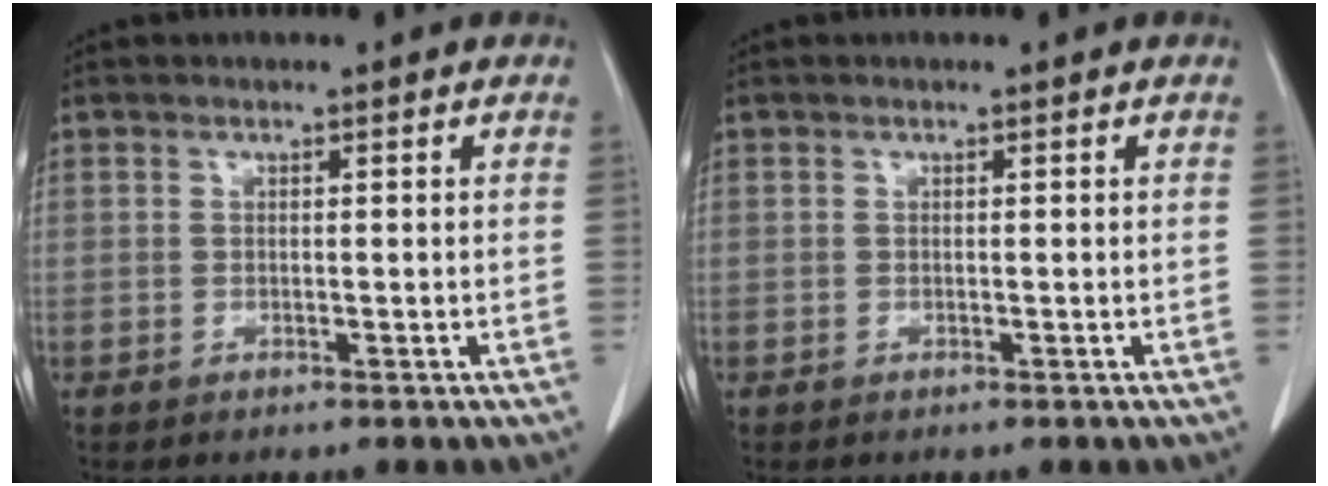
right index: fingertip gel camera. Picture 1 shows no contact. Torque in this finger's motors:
{"motor_torque": [0.00, 0.00, 0.00, 0.00]}